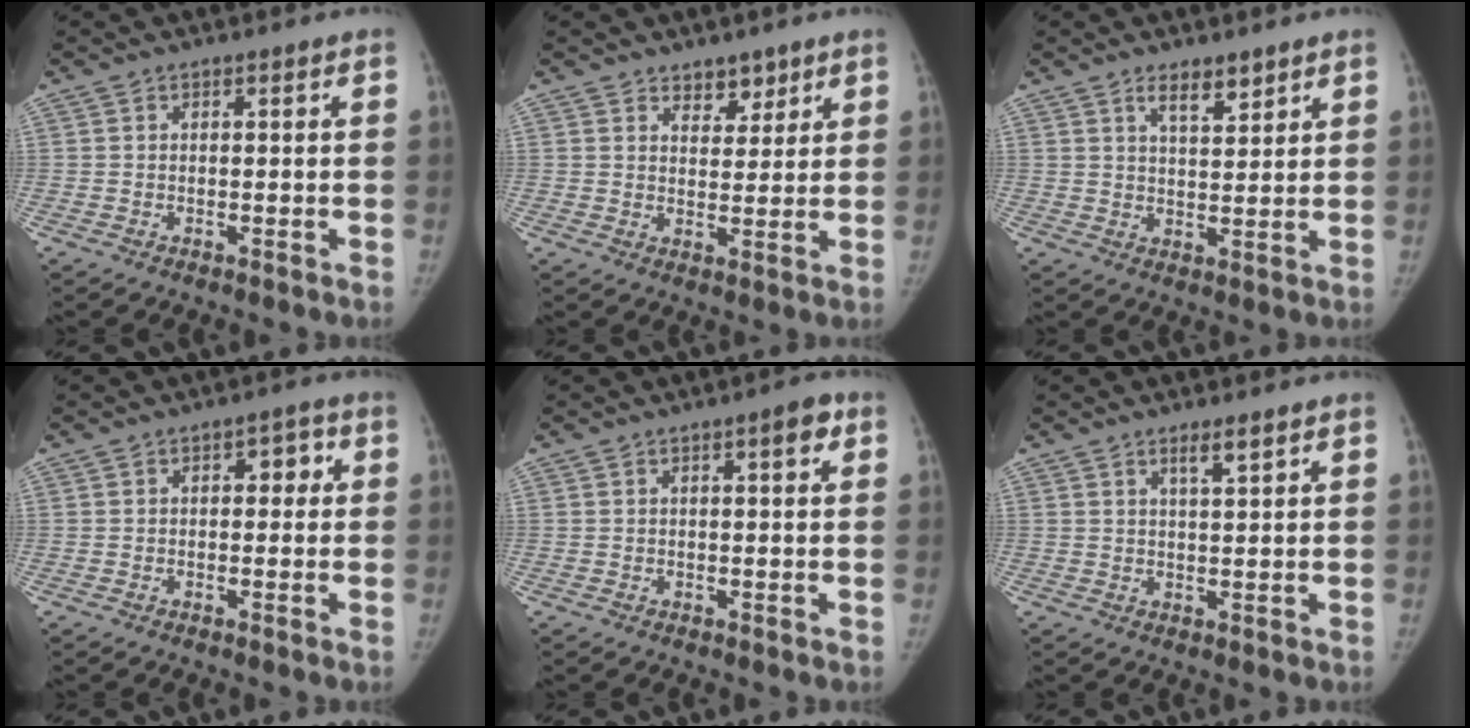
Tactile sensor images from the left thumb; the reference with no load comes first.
{"total": 4.2, "force": [3.1, 2.5, 1.4], "torque": [0.007, -0.021, 0.050]}
{"total": 4.8, "force": [3.4, 1.8, 2.9], "torque": [-0.032, -0.026, 0.058]}
{"total": 3.4, "force": [0.6, 2.2, 2.5], "torque": [-0.008, 0.006, 0.000]}
{"total": 2.7, "force": [1.1, 0.8, 2.3], "torque": [-0.028, 0.001, 0.011]}
{"total": 2.8, "force": [1.8, 0.3, 2.1], "torque": [-0.035, -0.012, 0.034]}